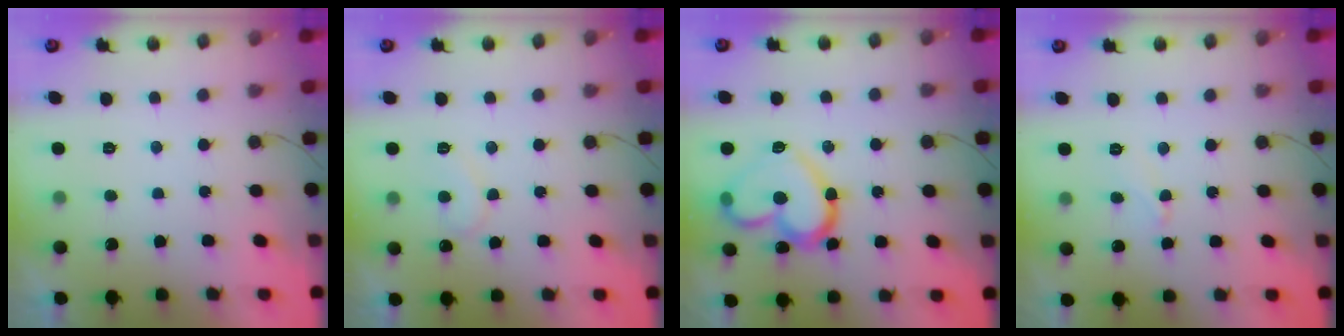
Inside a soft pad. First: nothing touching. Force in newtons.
{"total": 6.7, "press": 6.7, "slide": 0.5}
{"total": 18.9, "press": 18.8, "slide": 1.2}
{"total": 4.1, "press": 4.1, "slide": 0.5}